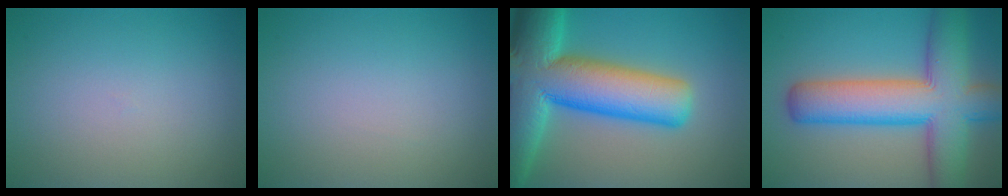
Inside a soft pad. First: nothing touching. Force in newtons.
{"total": 0.0}
{"total": 15.6, "press": 15.6, "slide": 0.7}
{"total": 11.4, "press": 11.4, "slide": 0.6}